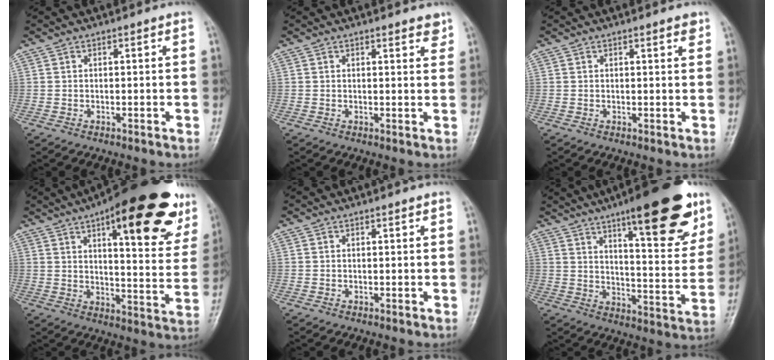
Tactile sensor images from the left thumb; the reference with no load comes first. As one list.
[{"total": 2.9, "force": [2.2, 0.9, 1.6], "torque": [-0.006, -0.010, 0.025]}, {"total": 1.9, "force": [1.3, 0.5, 1.3], "torque": [-0.015, -0.006, 0.015]}, {"total": 27.5, "force": [15.2, 9.0, 21.1], "torque": [-0.250, -0.038, 0.203]}, {"total": 0.0}, {"total": 22.7, "force": [13.6, 6.2, 17.1], "torque": [-0.205, -0.055, 0.196]}]